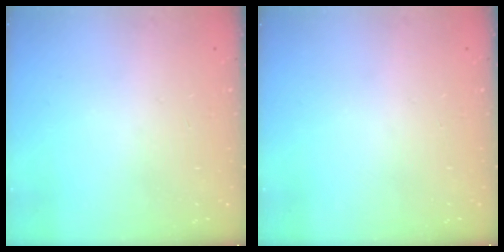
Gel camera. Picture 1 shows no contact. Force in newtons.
{"total": 0.0}